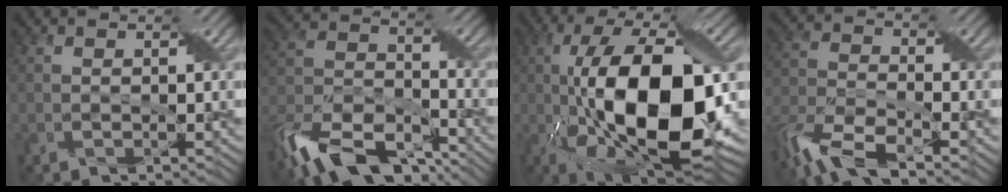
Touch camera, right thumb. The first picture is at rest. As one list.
[{"total": 14.8, "force": [-11.2, 6.2, 7.5], "torque": [-0.174, -0.003, -0.213]}, {"total": 18.6, "force": [-2.2, 7.9, 16.6], "torque": [-0.297, 0.014, -0.047]}, {"total": 10.1, "force": [-7.4, 3.2, 6.1], "torque": [-0.137, -0.016, -0.158]}]